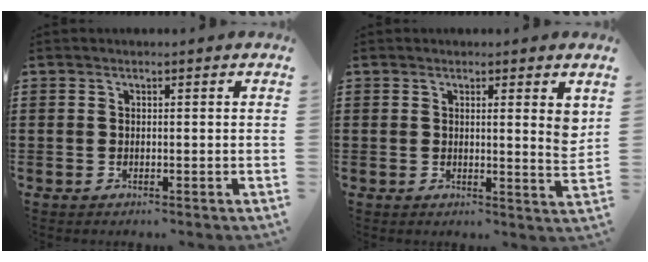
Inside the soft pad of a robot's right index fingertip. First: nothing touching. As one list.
[{"total": 3.1, "force": [1.3, 0.2, 2.8], "torque": [-0.032, -0.010, 0.017]}]